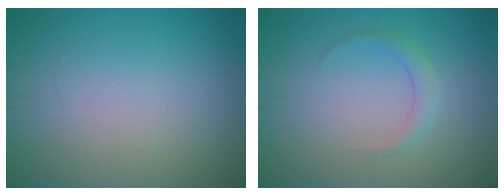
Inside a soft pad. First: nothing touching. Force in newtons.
{"total": 1.5, "press": 1.5, "slide": 0.1}